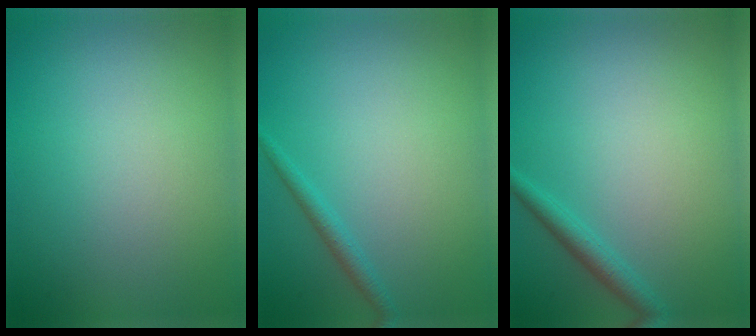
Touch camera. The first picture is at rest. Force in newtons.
{"total": 1.3, "press": 1.3, "slide": 0.1}
{"total": 1.8, "press": 1.8, "slide": 0.0}